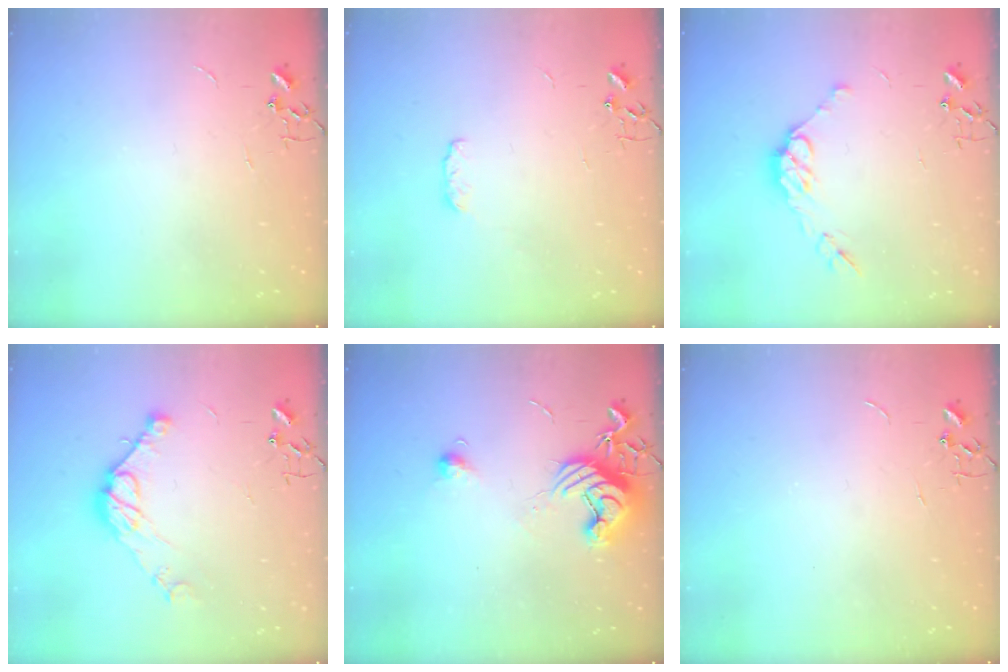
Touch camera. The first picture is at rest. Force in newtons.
{"total": 4.5, "press": 4.4, "slide": 0.6}
{"total": 9.6, "press": 9.5, "slide": 0.7}
{"total": 11.6, "press": 11.6, "slide": 0.8}
{"total": 11.2, "press": 11.1, "slide": 1.0}
{"total": 0.0}